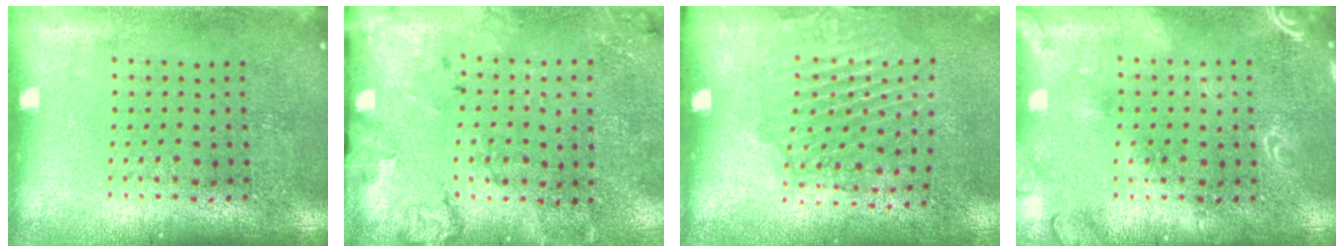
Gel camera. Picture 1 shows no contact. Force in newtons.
{"total": 1.8, "press": 1.5, "slide": 1.0}
{"total": 1.6, "press": 1.4, "slide": 0.8}
{"total": 1.8, "press": 1.7, "slide": 0.2}